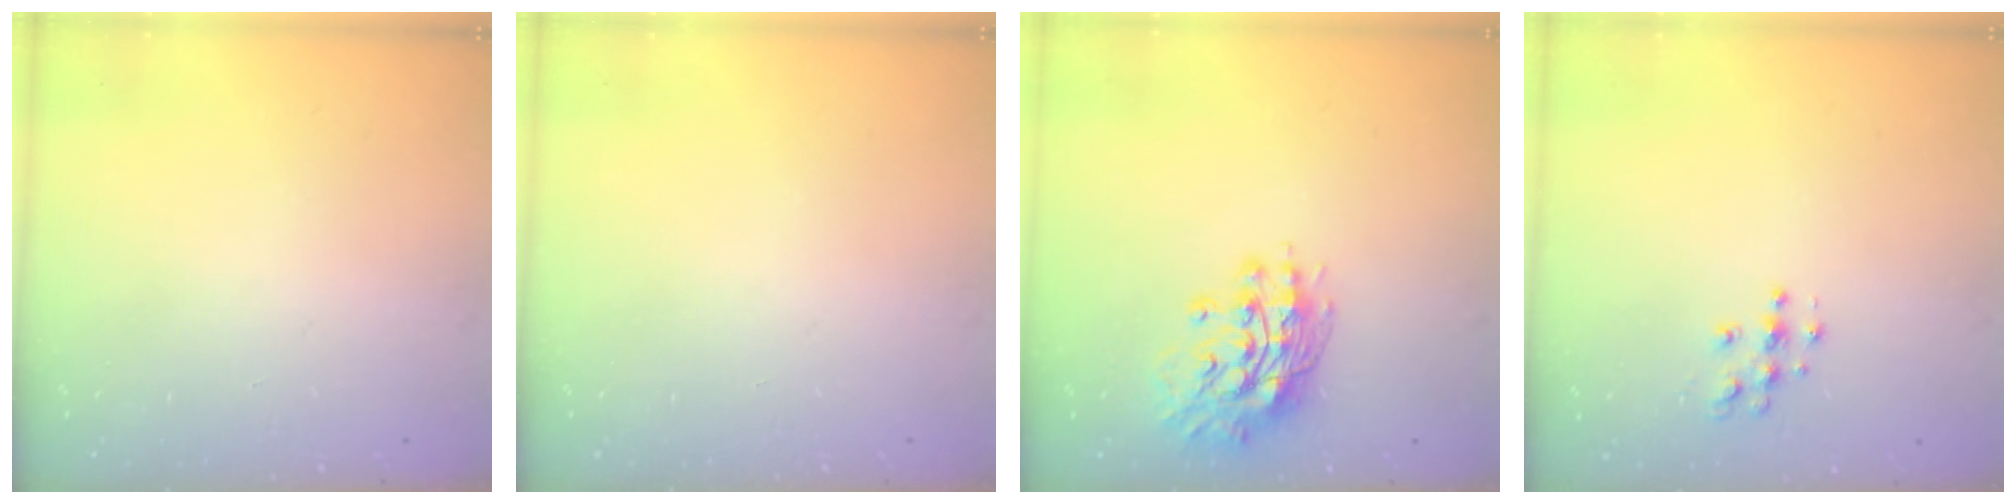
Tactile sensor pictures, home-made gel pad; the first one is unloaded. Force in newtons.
{"total": 0.0}
{"total": 13.6, "press": 13.5, "slide": 1.1}
{"total": 5.8, "press": 5.8, "slide": 0.2}